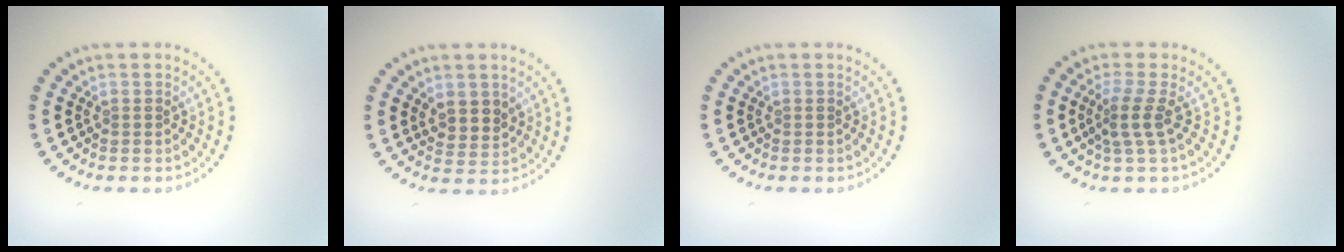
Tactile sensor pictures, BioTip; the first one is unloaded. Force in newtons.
{"total": 2.2, "press": 2.0, "slide": 0.9}
{"total": 0.0}
{"total": 2.3, "press": 1.6, "slide": 1.6}